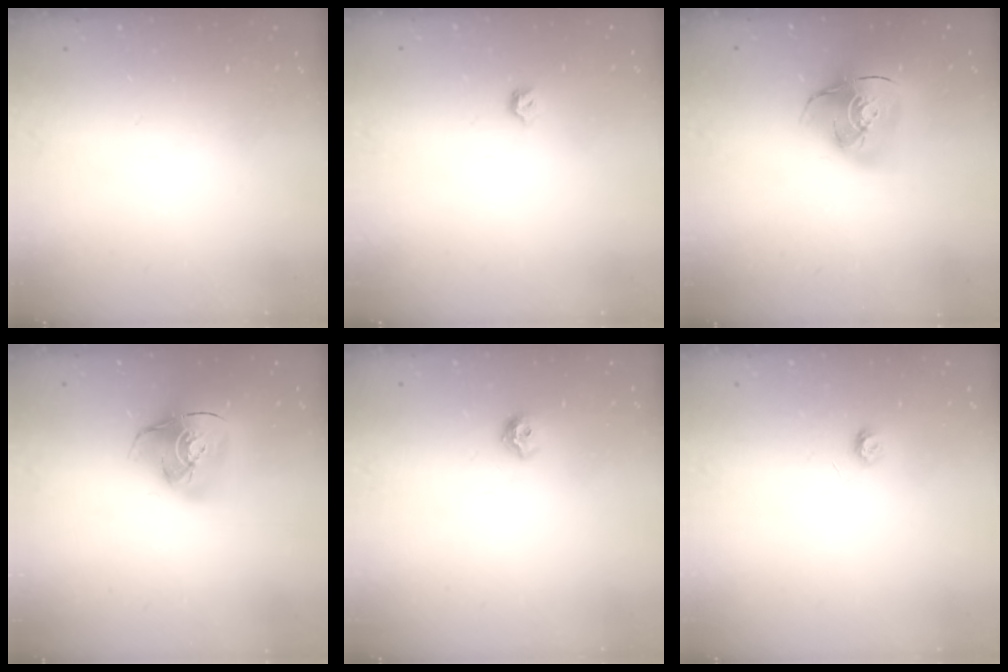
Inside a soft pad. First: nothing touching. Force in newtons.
{"total": 4.0, "press": 3.9, "slide": 0.7}
{"total": 16.0, "press": 15.8, "slide": 2.1}
{"total": 16.1, "press": 16.0, "slide": 2.1}
{"total": 6.9, "press": 6.8, "slide": 0.9}
{"total": 3.9, "press": 3.9, "slide": 0.5}